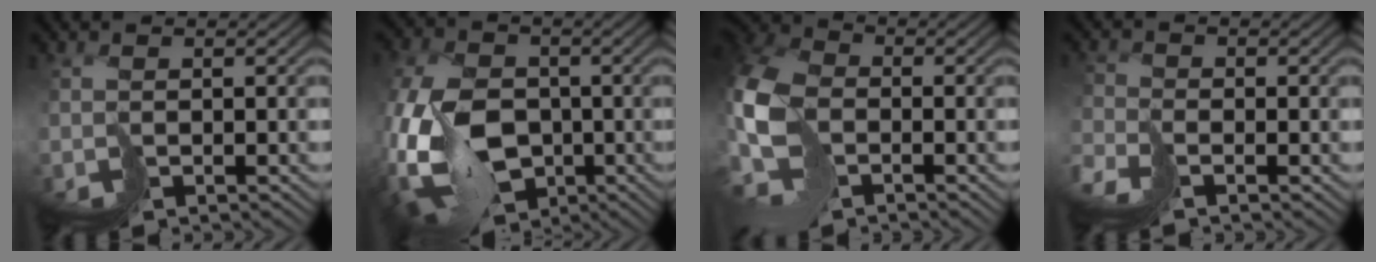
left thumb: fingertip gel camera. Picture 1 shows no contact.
{"total": 16.4, "force": [-4.1, 11.7, 10.8], "torque": [-0.256, -0.033, -0.061]}
{"total": 9.2, "force": [-1.7, 6.6, 6.2], "torque": [-0.174, -0.007, -0.042]}
{"total": 2.5, "force": [-2.5, 0.0, 0.3], "torque": [0.003, 0.000, -0.062]}